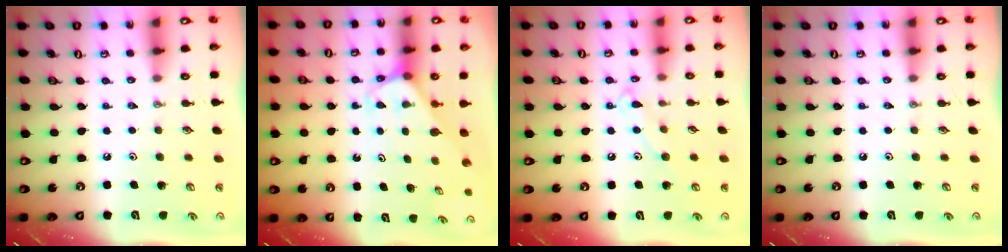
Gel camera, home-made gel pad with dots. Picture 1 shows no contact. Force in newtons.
{"total": 2.4, "press": 2.4, "slide": 0.2}
{"total": 8.8, "press": 8.7, "slide": 0.8}
{"total": 0.0}